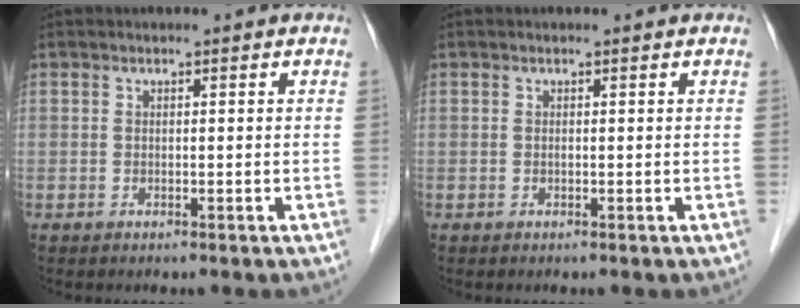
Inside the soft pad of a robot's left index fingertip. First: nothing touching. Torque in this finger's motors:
{"motor_torque": [-0.02, 0.15, -0.03, -0.01]}